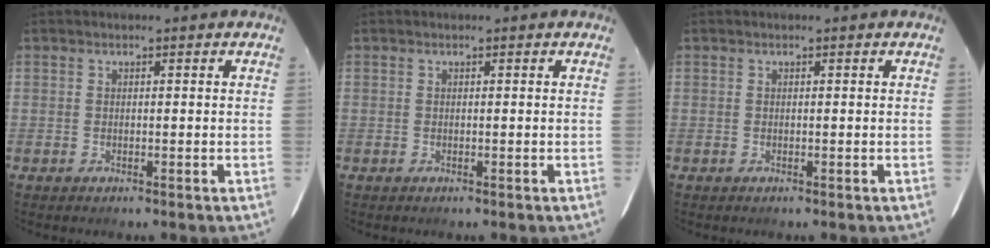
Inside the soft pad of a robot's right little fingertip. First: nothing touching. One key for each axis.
{"total": 0.0}
{"total": 0.0}